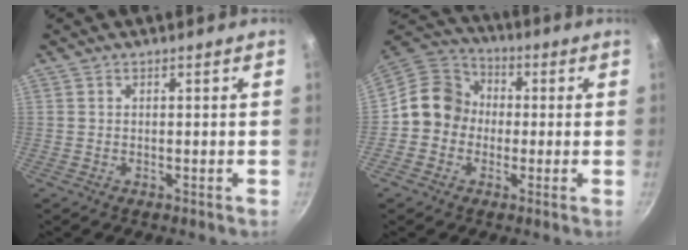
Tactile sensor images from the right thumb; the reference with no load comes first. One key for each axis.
{"total": 10.7, "fx": -0.6, "fy": 9.7, "fz": 4.5, "tx": -0.037, "ty": 0.029, "tz": -0.034}